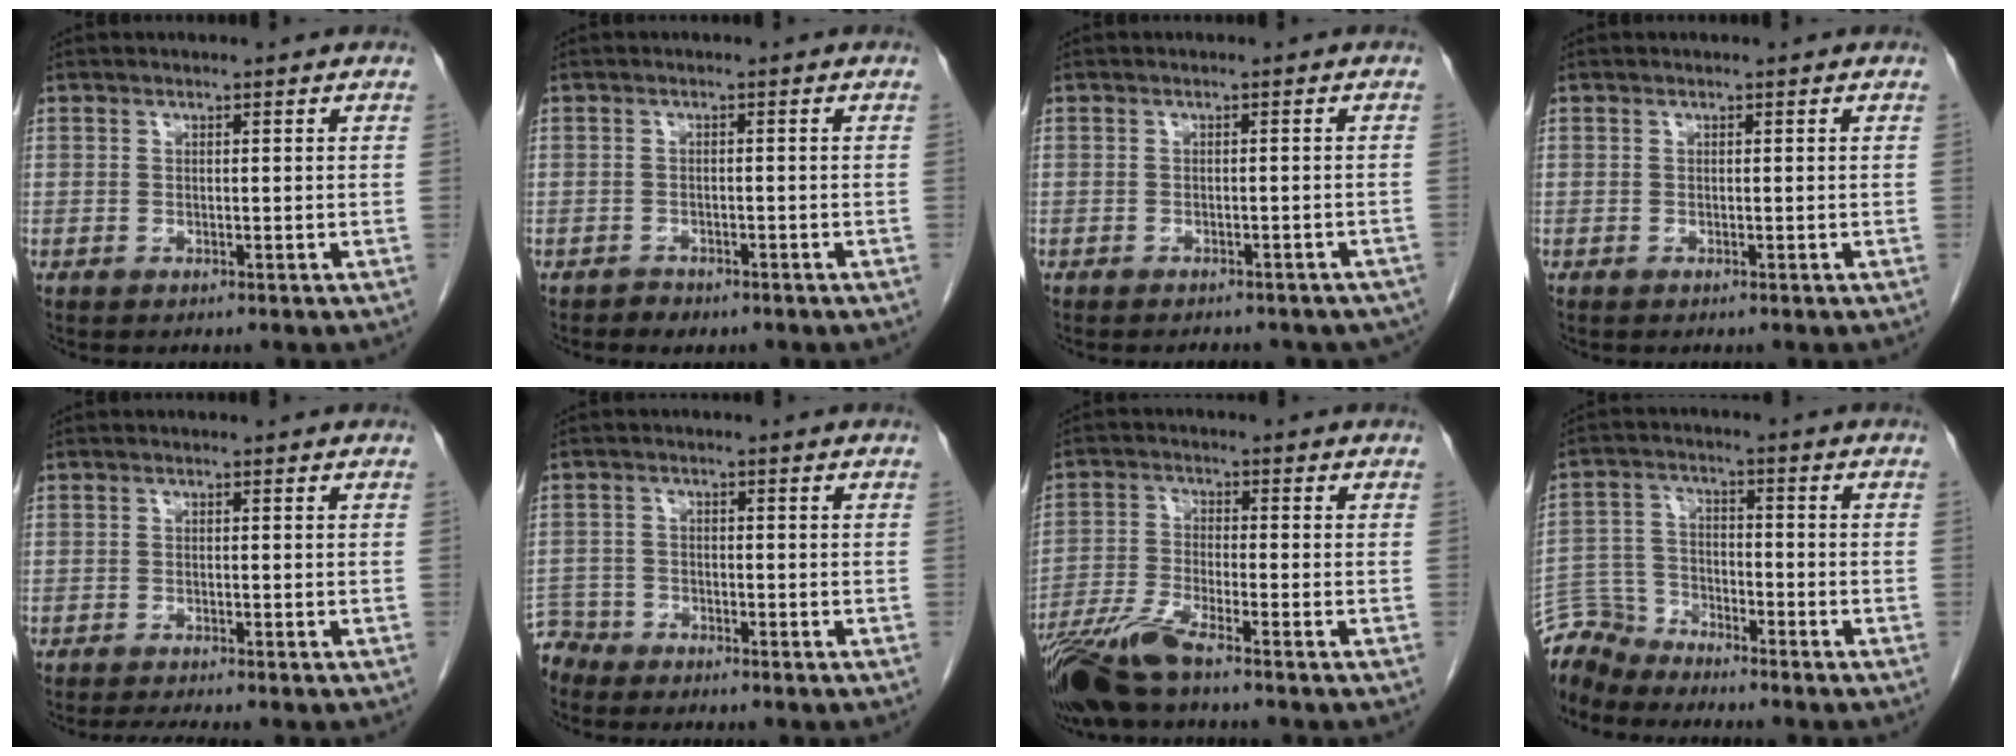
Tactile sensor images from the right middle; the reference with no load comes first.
{"total": 1.7, "force": [-1.4, 1.0, 0.3], "torque": [-0.007, 0.002, -0.018]}
{"total": 9.4, "force": [-8.0, 3.8, 3.2], "torque": [-0.041, -0.001, -0.076]}
{"total": 0.0}
{"total": 2.2, "force": [-1.9, -0.6, 0.9], "torque": [-0.022, -0.010, -0.034]}
{"total": 3.9, "force": [-3.7, 1.0, -0.9], "torque": [0.022, -0.006, -0.074]}
{"total": 8.1, "force": [-6.4, 0.1, 5.0], "torque": [-0.101, -0.027, -0.125]}
{"total": 7.0, "force": [-6.9, 1.1, -0.7], "torque": [0.006, 0.008, -0.139]}